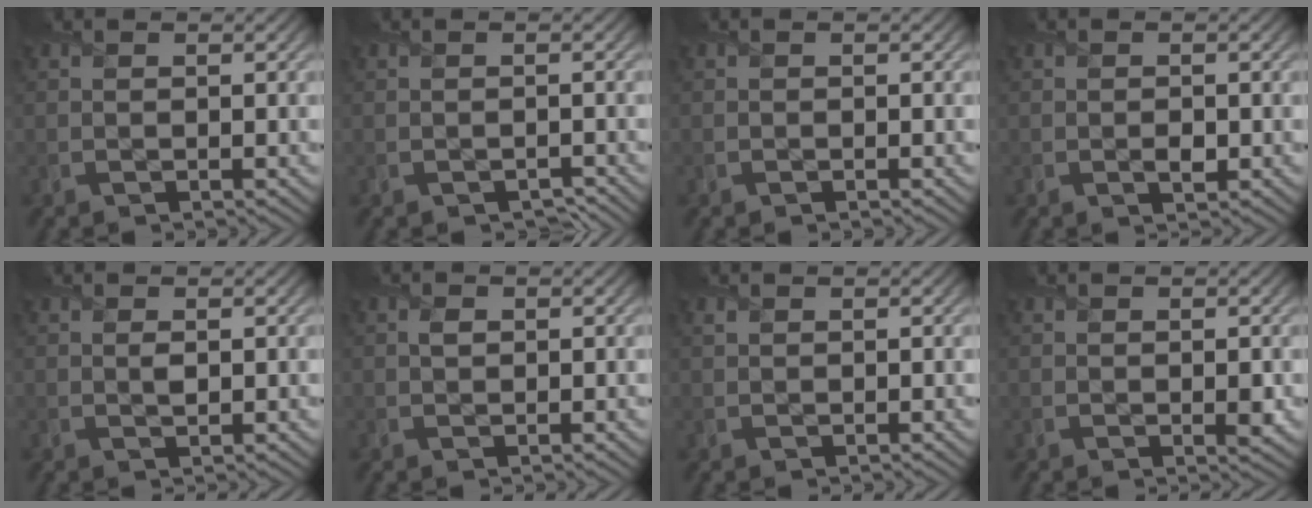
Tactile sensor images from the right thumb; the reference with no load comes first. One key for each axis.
{"total": 0.8, "fx": -0.7, "fy": 0.3, "fz": 0.1, "tx": 0.001, "ty": -0.007, "tz": -0.010}
{"total": 0.0}
{"total": 1.0, "fx": -0.3, "fy": 0.6, "fz": 0.7, "tx": -0.009, "ty": -0.006, "tz": -0.004}
{"total": 0.8, "fx": 0.3, "fy": 0.4, "fz": 0.6, "tx": -0.010, "ty": -0.005, "tz": 0.006}
{"total": 0.9, "fx": 0.3, "fy": 0.8, "fz": 0.5, "tx": -0.007, "ty": -0.002, "tz": 0.006}
{"total": 0.5, "fx": 0.4, "fy": 0.3, "fz": 0.0, "tx": -0.002, "ty": -0.002, "tz": 0.011}
{"total": 0.9, "fx": 0.1, "fy": 0.3, "fz": 0.9, "tx": -0.008, "ty": -0.007, "tz": 0.003}